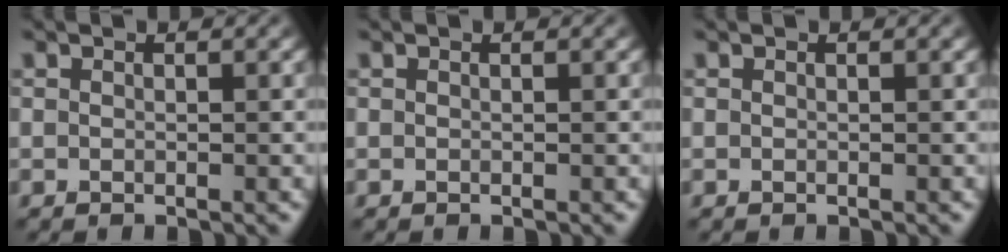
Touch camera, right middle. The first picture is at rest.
{"total": 0.0}
{"total": 0.0}